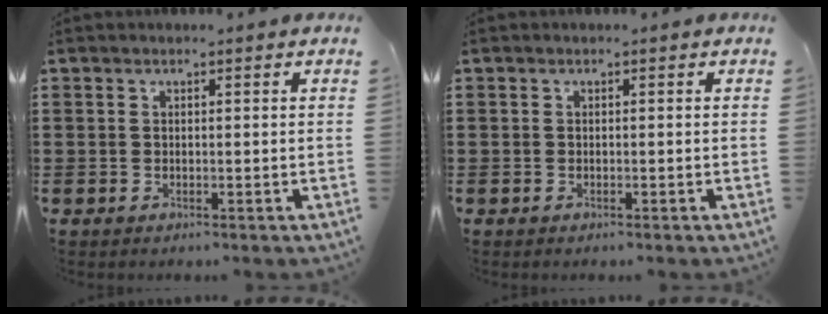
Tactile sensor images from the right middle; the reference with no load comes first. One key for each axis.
{"total": 0.0}